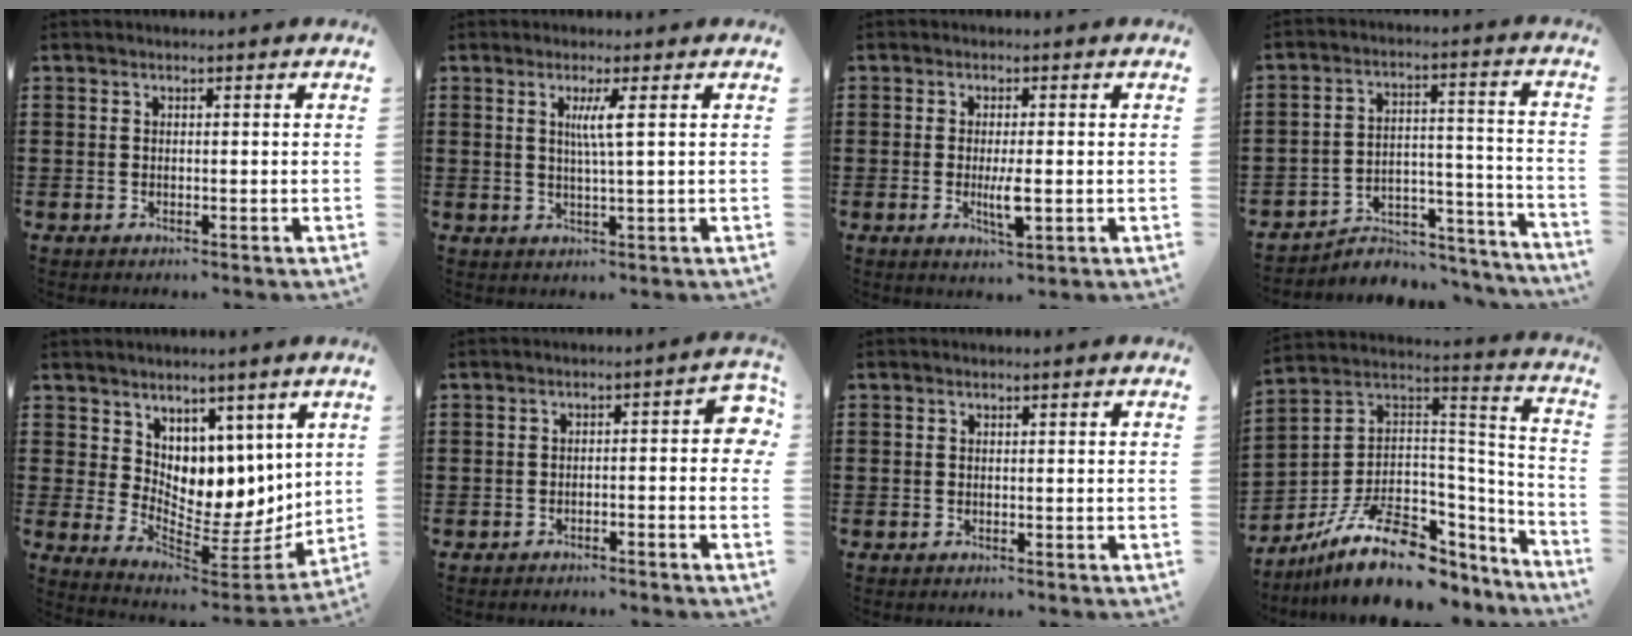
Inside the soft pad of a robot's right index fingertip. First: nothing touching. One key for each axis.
{"total": 3.5, "fx": 0.9, "fy": -0.4, "fz": 3.3, "tx": -0.067, "ty": -0.005, "tz": 0.011}
{"total": 4.3, "fx": -0.8, "fy": 1.0, "fz": 4.1, "tx": -0.084, "ty": -0.006, "tz": -0.019}
{"total": 4.3, "fx": -3.9, "fy": 1.6, "fz": 0.8, "tx": -0.021, "ty": 0.003, "tz": -0.078}
{"total": 7.1, "fx": 5.5, "fy": 4.6, "fz": 0.1, "tx": -0.028, "ty": -0.075, "tz": 0.104}
{"total": 2.7, "fx": -2.0, "fy": 0.2, "fz": 1.9, "tx": -0.032, "ty": -0.001, "tz": -0.038}
{"total": 0.0}
{"total": 14.5, "fx": -7.8, "fy": 7.6, "fz": 9.6, "tx": -0.199, "ty": 0.026, "tz": -0.125}